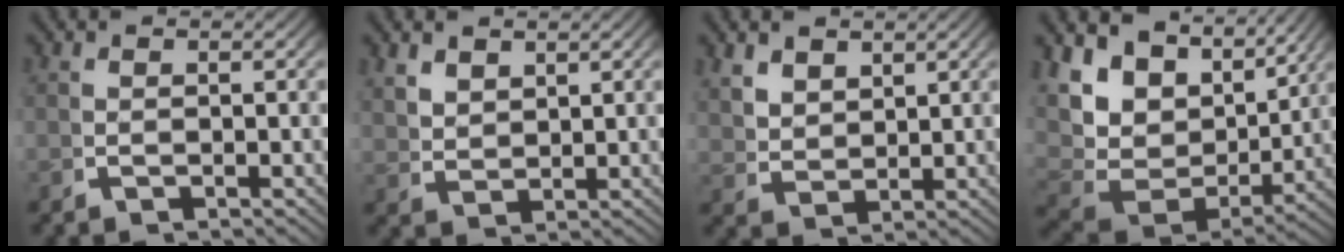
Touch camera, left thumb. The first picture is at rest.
{"total": 2.5, "force": [2.1, 1.1, 0.9], "torque": [-0.016, -0.005, 0.052]}
{"total": 3.0, "force": [2.2, 1.6, 1.3], "torque": [-0.026, -0.012, 0.057]}
{"total": 10.9, "force": [2.9, 7.1, 7.7], "torque": [-0.177, -0.018, 0.053]}